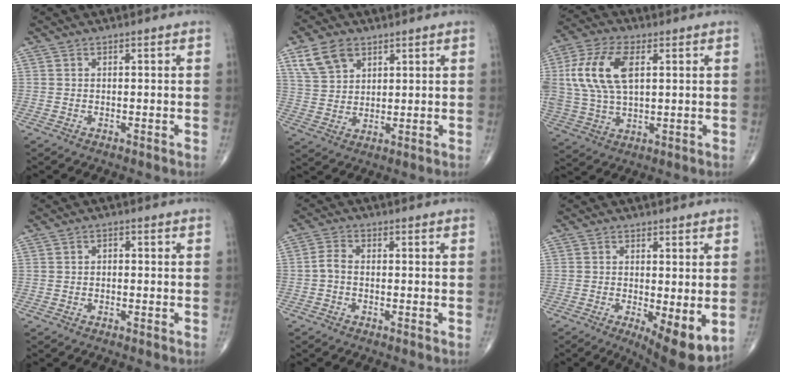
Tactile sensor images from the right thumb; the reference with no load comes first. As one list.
[{"total": 7.5, "force": [4.3, 4.8, 3.8], "torque": [-0.060, -0.014, 0.089]}, {"total": 14.6, "force": [3.4, 7.7, 12.0], "torque": [-0.261, 0.008, 0.068]}, {"total": 0.9, "force": [-0.2, 0.7, 0.6], "torque": [0.000, 0.004, -0.008]}, {"total": 2.5, "force": [-0.8, 1.4, 1.9], "torque": [-0.039, 0.006, -0.025]}, {"total": 8.9, "force": [-1.7, 2.8, 8.2], "torque": [-0.121, -0.026, -0.022]}]